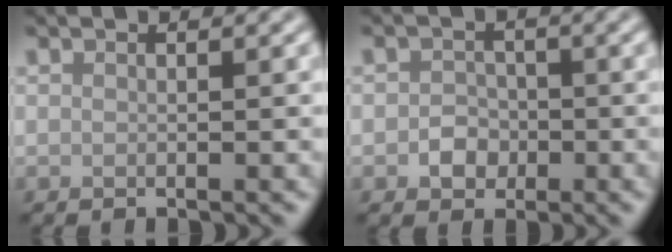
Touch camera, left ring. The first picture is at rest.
{"total": 2.0, "force": [-0.6, 1.8, 0.8], "torque": [-0.006, 0.000, -0.014]}